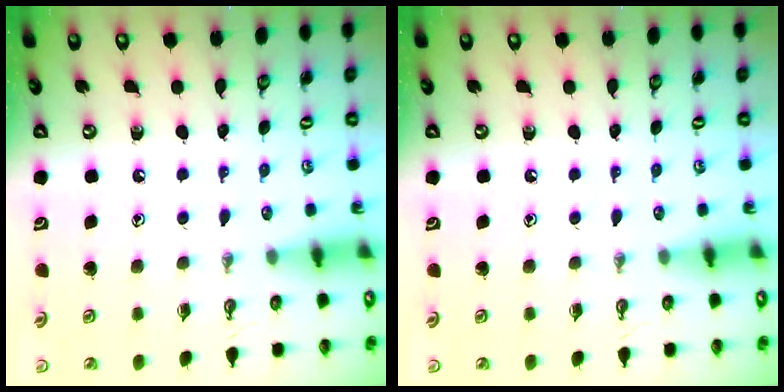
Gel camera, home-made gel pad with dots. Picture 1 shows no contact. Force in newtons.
{"total": 0.0}